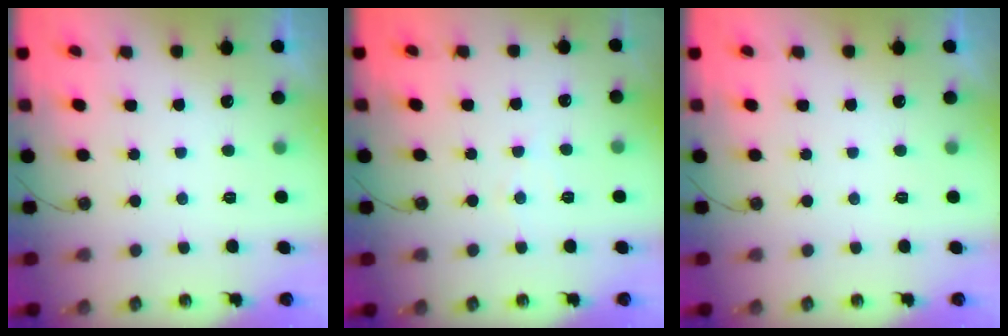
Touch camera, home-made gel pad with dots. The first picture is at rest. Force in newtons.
{"total": 4.8, "press": 4.7, "slide": 0.7}
{"total": 0.0}